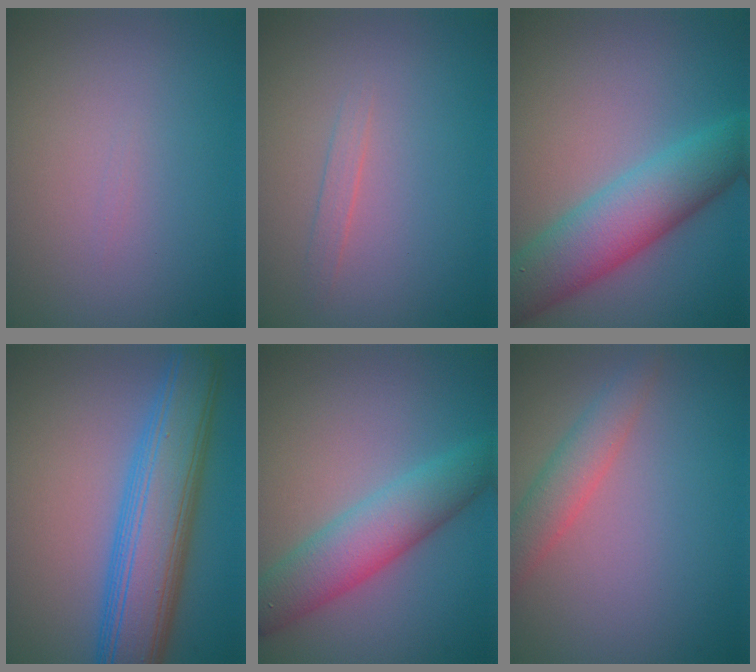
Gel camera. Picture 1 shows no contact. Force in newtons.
{"total": 0.9, "press": 0.9, "slide": 0.1}
{"total": 7.4, "press": 7.4, "slide": 0.3}
{"total": 8.8, "press": 8.8, "slide": 0.3}
{"total": 5.4, "press": 5.4, "slide": 0.2}
{"total": 2.9, "press": 2.9, "slide": 0.2}